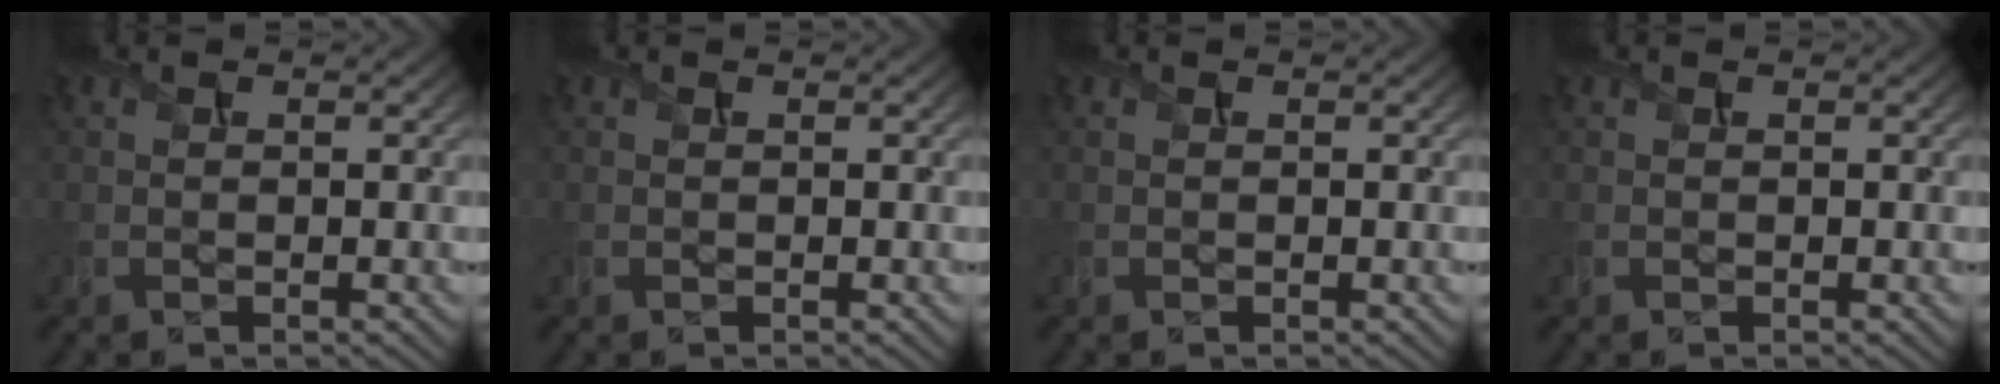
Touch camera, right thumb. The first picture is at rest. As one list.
[{"total": 0.0}, {"total": 0.0}, {"total": 0.0}]